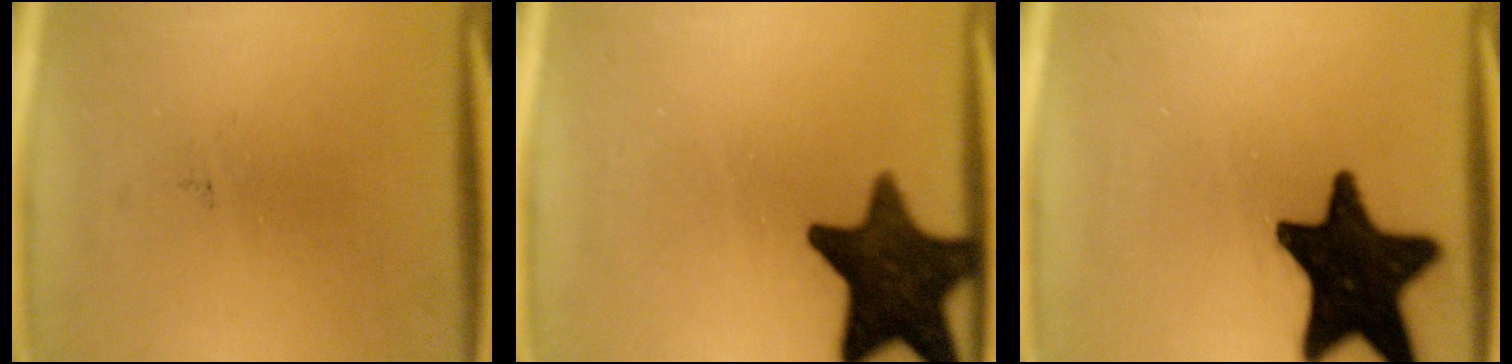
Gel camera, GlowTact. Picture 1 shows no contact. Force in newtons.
{"total": 15.2}
{"total": 19.6}